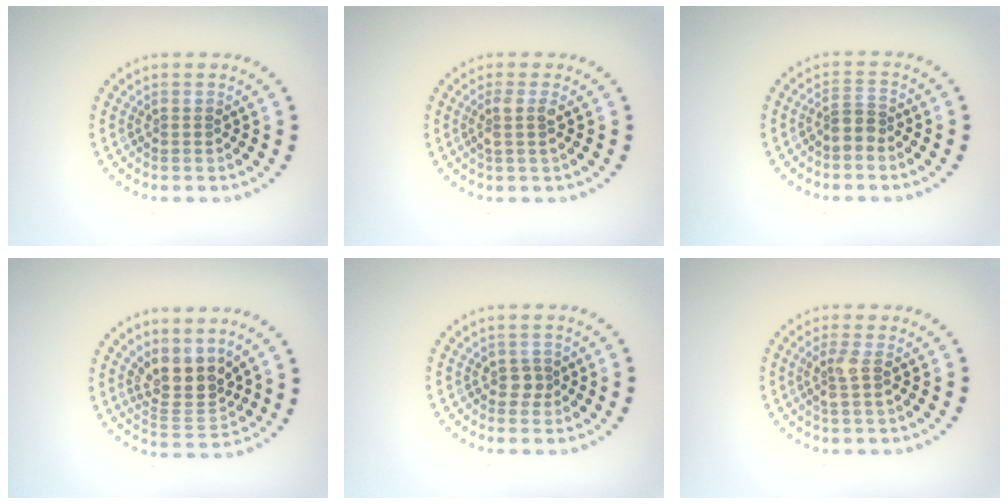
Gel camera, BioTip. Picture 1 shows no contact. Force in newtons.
{"total": 1.7, "press": 1.4, "slide": 1.0}
{"total": 1.7, "press": 1.2, "slide": 1.1}
{"total": 3.7, "press": 3.1, "slide": 2.1}
{"total": 1.3, "press": 1.1, "slide": 0.5}
{"total": 1.8, "press": 1.5, "slide": 0.9}